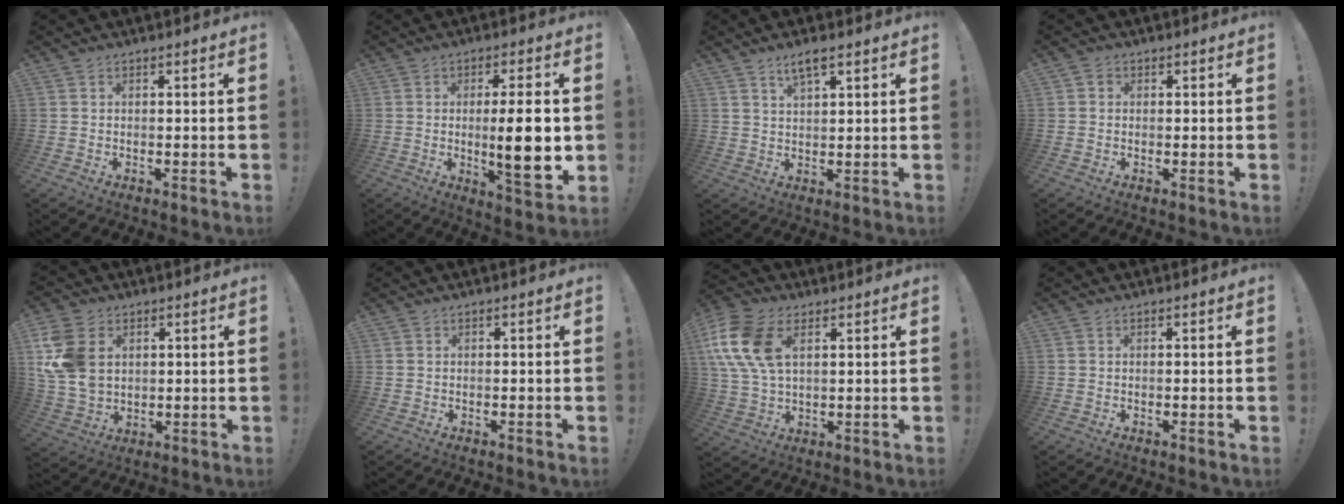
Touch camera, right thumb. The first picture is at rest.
{"total": 13.1, "force": [-0.2, 2.1, 12.9], "torque": [-0.192, -0.013, -0.009]}
{"total": 4.5, "force": [3.1, 1.1, 3.1], "torque": [-0.047, -0.015, 0.052]}
{"total": 1.1, "force": [0.1, 1.1, 0.2], "torque": [0.002, 0.002, 0.001]}
{"total": 14.1, "force": [4.0, 10.4, 8.7], "torque": [-0.182, -0.013, 0.078]}
{"total": 0.0}
{"total": 16.5, "force": [5.5, 10.5, 11.4], "torque": [-0.239, -0.014, 0.100]}
{"total": 0.0}